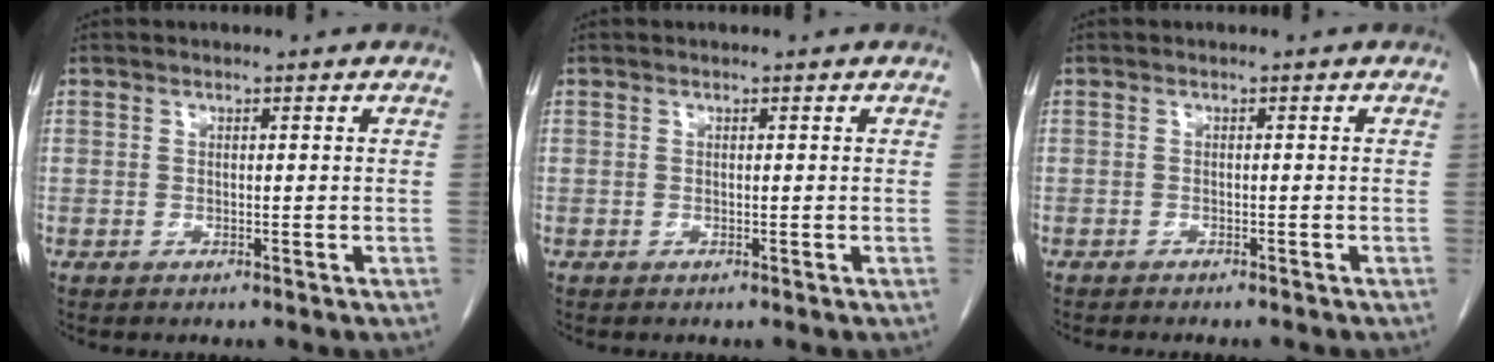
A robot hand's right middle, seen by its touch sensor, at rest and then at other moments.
{"total": 0.0}
{"total": 5.4, "force": [-4.9, 0.8, 2.3], "torque": [-0.025, -0.010, -0.059]}